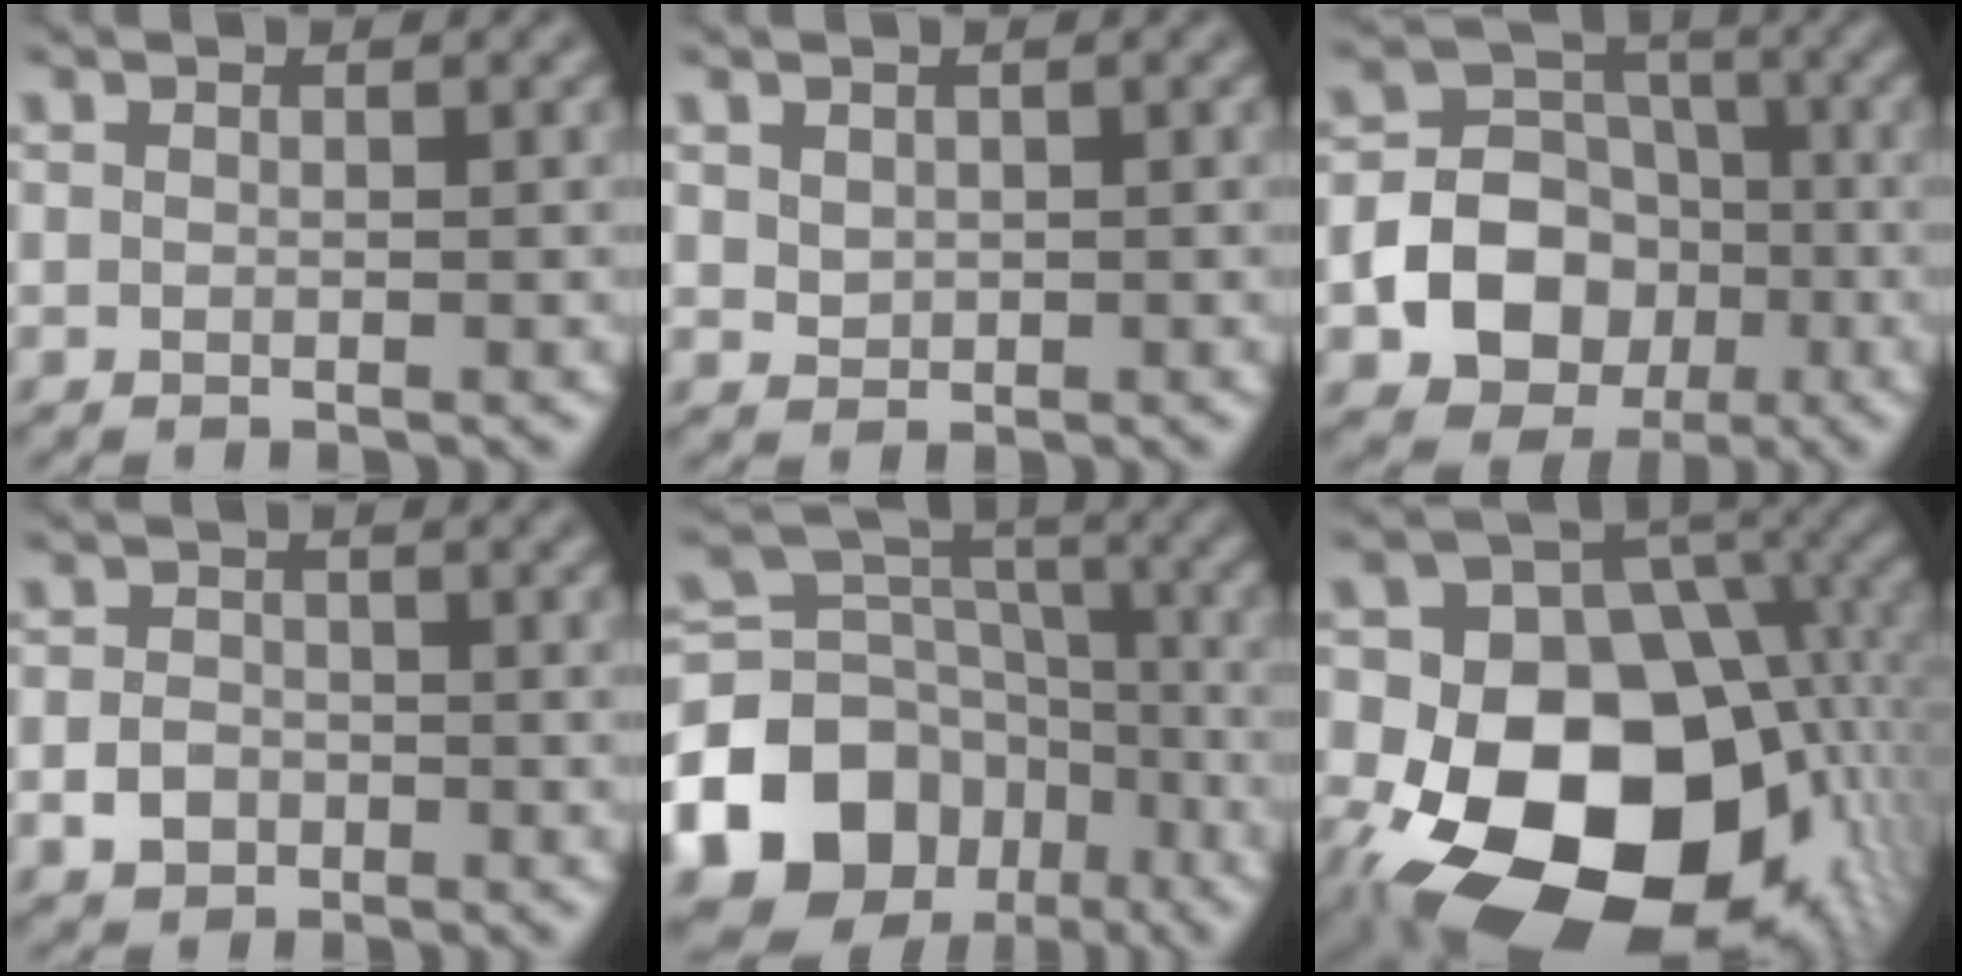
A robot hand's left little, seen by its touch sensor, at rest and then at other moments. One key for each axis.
{"total": 0.9, "fx": 0.4, "fy": 0.8, "fz": 0.3, "tx": -0.009, "ty": -0.002, "tz": 0.013}
{"total": 9.3, "fx": -2.8, "fy": 7.7, "fz": 4.4, "tx": -0.067, "ty": -0.009, "tz": -0.076}
{"total": 2.4, "fx": -1.0, "fy": 1.9, "fz": 1.0, "tx": -0.018, "ty": 0.002, "tz": -0.021}
{"total": 14.6, "fx": -7.1, "fy": 11.3, "fz": 5.9, "tx": -0.148, "ty": 0.000, "tz": -0.125}
{"total": 20.9, "fx": -5.6, "fy": 14.7, "fz": 13.8, "tx": -0.235, "ty": -0.027, "tz": -0.068}